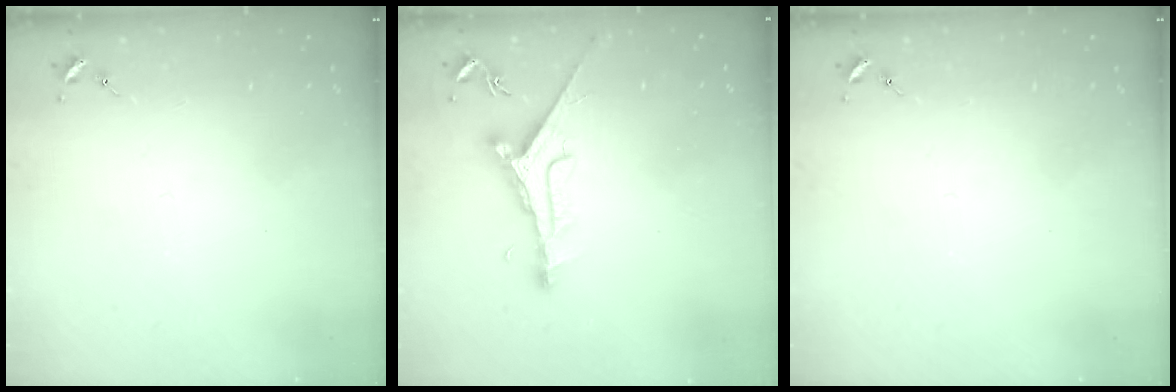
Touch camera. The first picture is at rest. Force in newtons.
{"total": 9.5, "press": 9.5, "slide": 0.6}
{"total": 0.0}